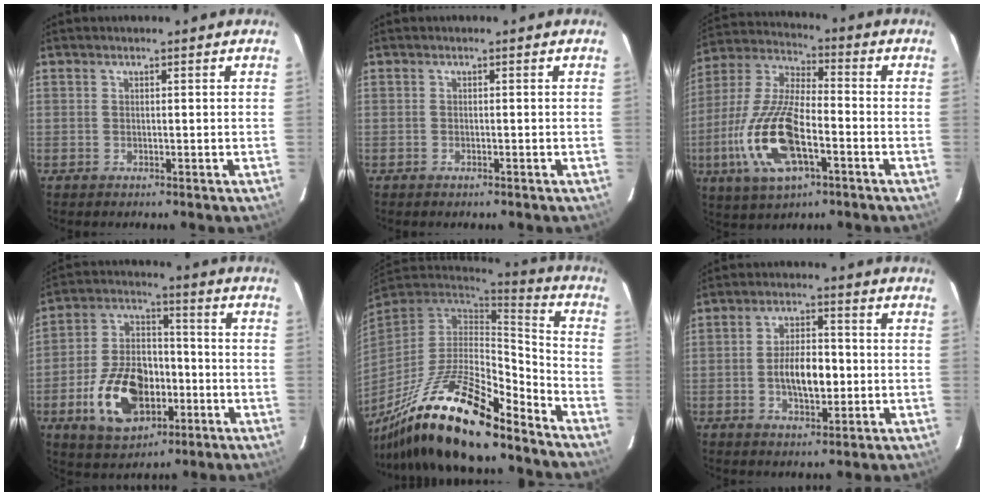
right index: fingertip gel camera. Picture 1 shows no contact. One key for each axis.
{"total": 0.7, "fx": -0.6, "fy": 0.4, "fz": 0.3, "tx": -0.006, "ty": 0.000, "tz": -0.010}
{"total": 18.2, "fx": -6.2, "fy": 7.0, "fz": 15.6, "tx": -0.340, "ty": -0.012, "tz": -0.119}
{"total": 16.5, "fx": -5.9, "fy": 10.2, "fz": 11.5, "tx": -0.243, "ty": 0.012, "tz": -0.089}
{"total": 23.8, "fx": -16.5, "fy": 6.3, "fz": 16.0, "tx": -0.315, "ty": -0.035, "tz": -0.287}
{"total": 8.0, "fx": -1.3, "fy": 3.7, "fz": 7.0, "tx": -0.130, "ty": 0.006, "tz": -0.018}